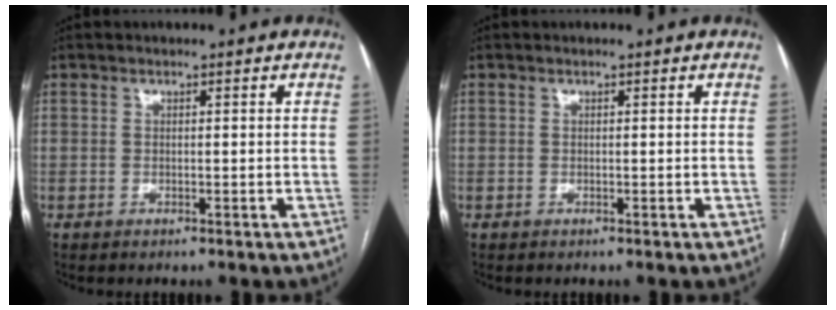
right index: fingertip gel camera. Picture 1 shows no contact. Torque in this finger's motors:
{"motor_torque": [0.00, 0.00, 0.00, 0.00]}